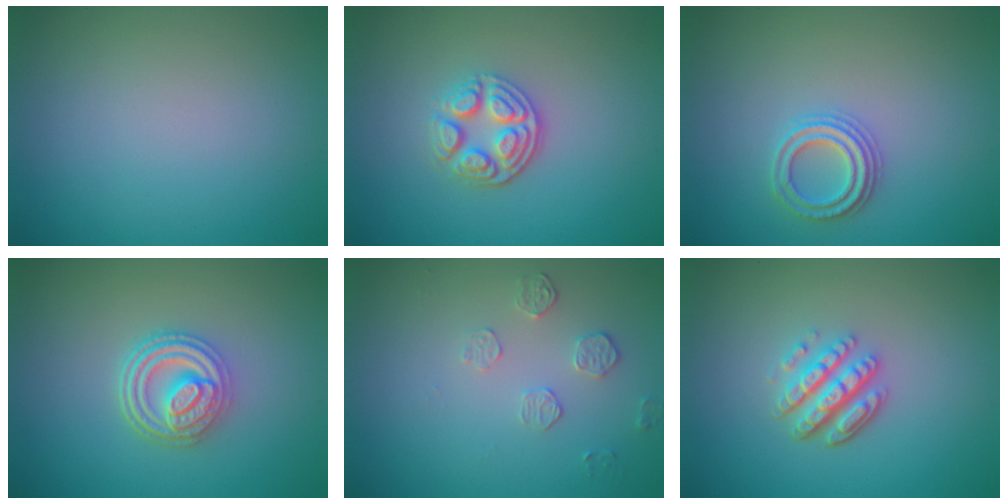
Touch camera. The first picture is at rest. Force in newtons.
{"total": 3.5, "press": 3.0, "slide": 1.9}
{"total": 2.3, "press": 2.3, "slide": 0.3}
{"total": 4.7, "press": 3.7, "slide": 2.9}
{"total": 1.7, "press": 1.0, "slide": 1.4}
{"total": 4.3, "press": 3.3, "slide": 2.7}